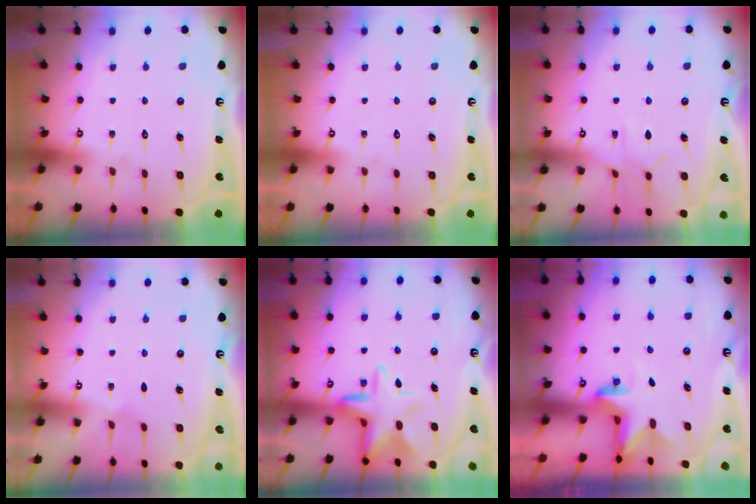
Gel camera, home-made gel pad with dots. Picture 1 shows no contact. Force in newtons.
{"total": 0.0}
{"total": 6.3, "press": 6.3, "slide": 0.6}
{"total": 0.6, "press": 0.6, "slide": 0.2}
{"total": 10.2, "press": 10.0, "slide": 2.2}
{"total": 2.8, "press": 2.8, "slide": 0.2}